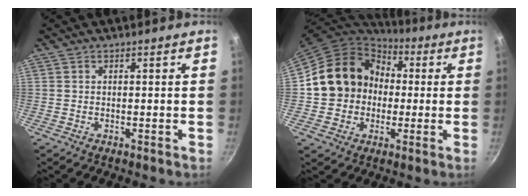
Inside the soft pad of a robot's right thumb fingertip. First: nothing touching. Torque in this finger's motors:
{"motor_torque": [-0.28, 1.03, 0.06, 0.09, 0.31]}